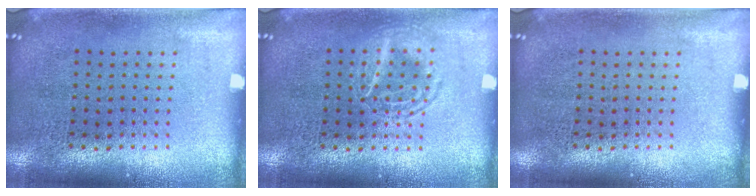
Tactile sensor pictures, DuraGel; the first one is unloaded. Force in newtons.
{"total": 2.1, "press": 2.1, "slide": 0.3}
{"total": 0.0}